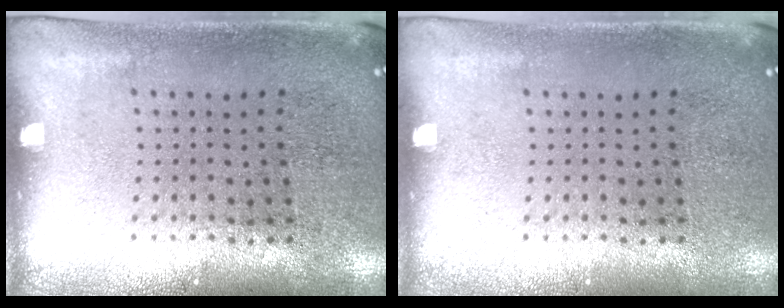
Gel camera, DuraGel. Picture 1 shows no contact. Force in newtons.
{"total": 0.0}